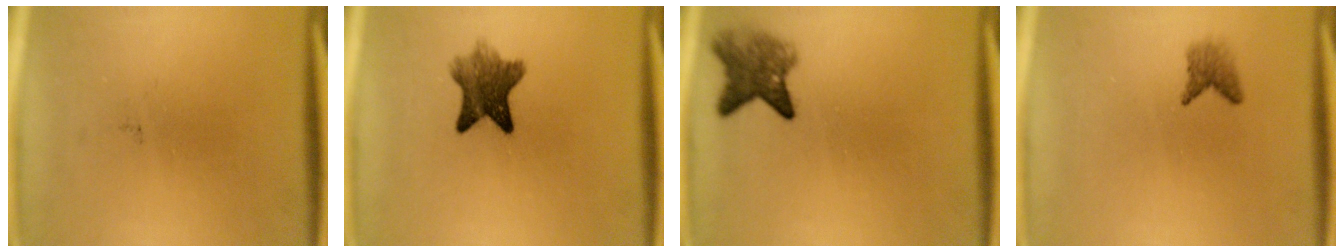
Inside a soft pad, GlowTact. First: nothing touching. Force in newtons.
{"total": 7.0}
{"total": 4.9}
{"total": 1.9}